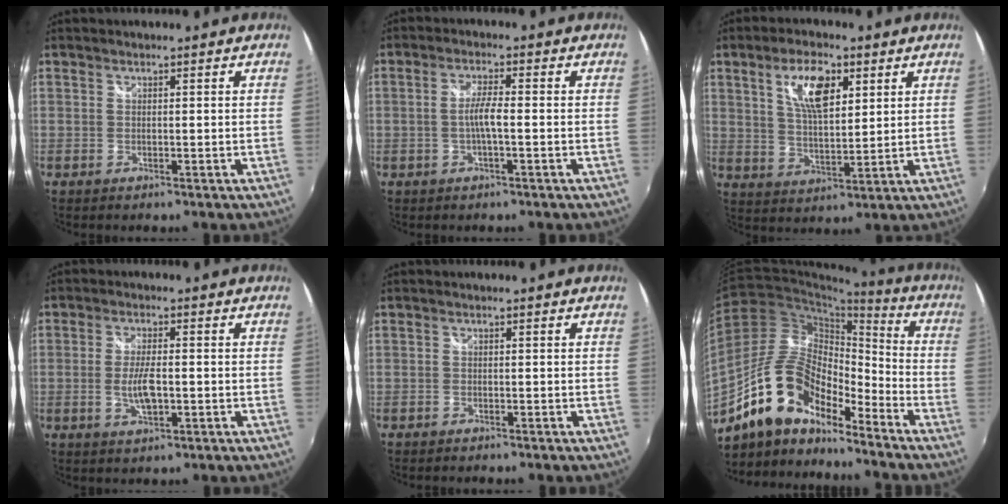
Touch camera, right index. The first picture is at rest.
{"total": 3.6, "force": [-0.8, 0.2, 3.5], "torque": [-0.068, 0.003, -0.015]}
{"total": 9.5, "force": [4.2, 3.9, 7.6], "torque": [-0.139, 0.010, 0.079]}
{"total": 9.1, "force": [-1.9, 2.9, 8.4], "torque": [-0.169, -0.008, -0.033]}
{"total": 1.0, "force": [-0.9, 0.4, 0.1], "torque": [-0.007, -0.002, -0.016]}
{"total": 16.0, "force": [-12.3, 6.5, 7.7], "torque": [-0.150, 0.013, -0.234]}